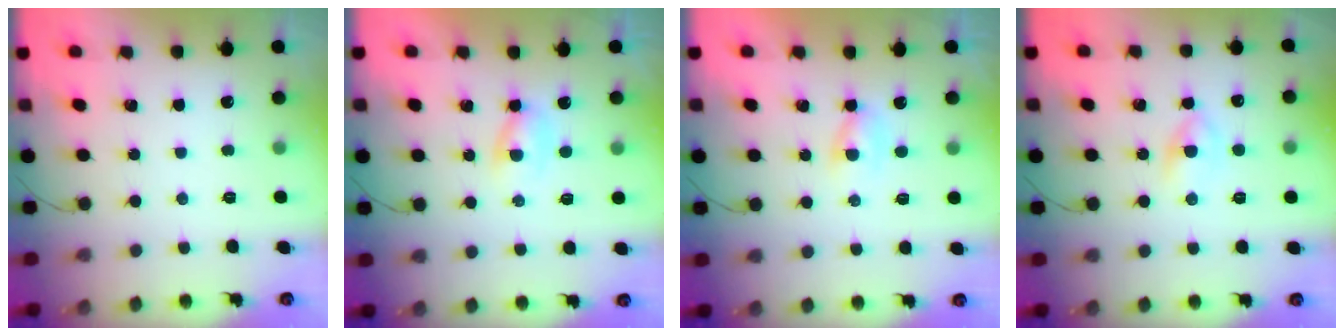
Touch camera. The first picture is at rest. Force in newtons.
{"total": 1.9, "press": 1.6, "slide": 1.0}
{"total": 1.4, "press": 1.3, "slide": 0.7}
{"total": 3.1, "press": 2.9, "slide": 1.0}